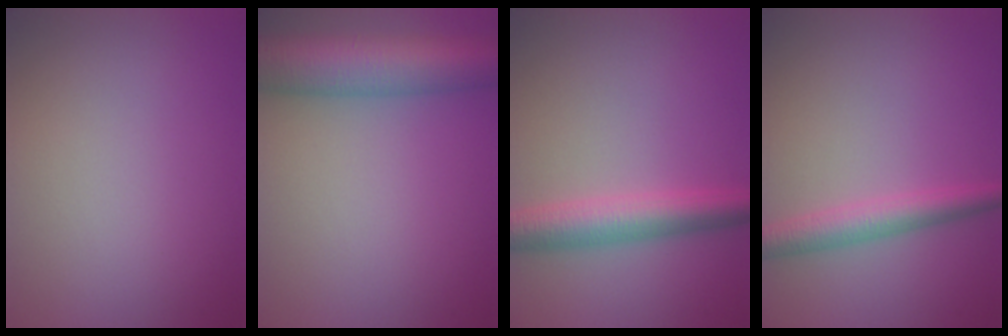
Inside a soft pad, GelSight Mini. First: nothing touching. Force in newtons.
{"total": 8.3, "press": 8.3, "slide": 0.4}
{"total": 4.5, "press": 4.5, "slide": 0.1}
{"total": 3.0, "press": 3.0, "slide": 0.1}